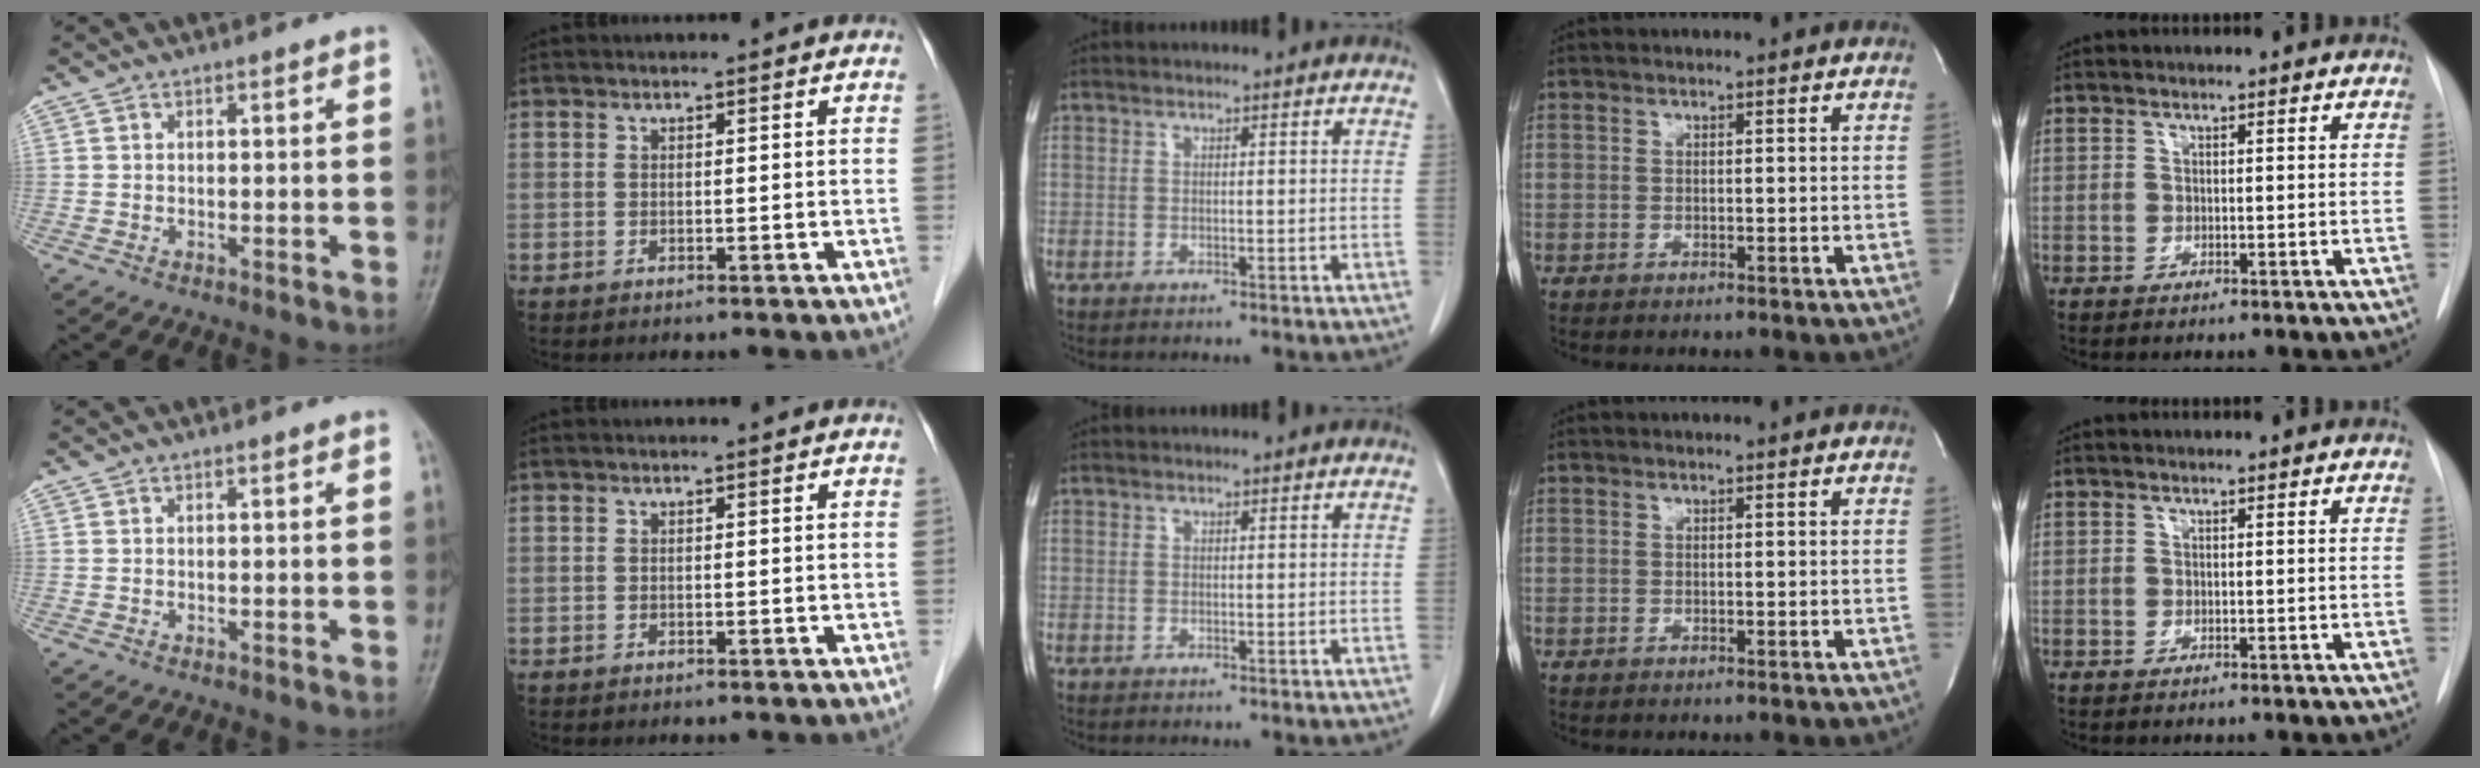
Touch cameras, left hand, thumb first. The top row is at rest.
{}